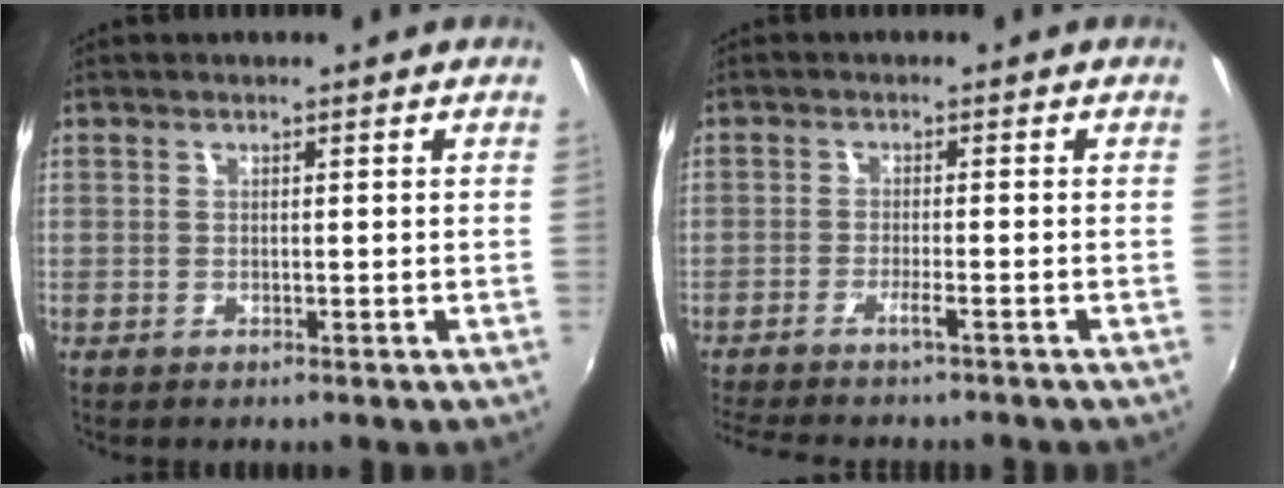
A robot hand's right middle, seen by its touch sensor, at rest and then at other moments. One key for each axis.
{"total": 5.9, "fx": -5.2, "fy": -0.1, "fz": 2.9, "tx": -0.069, "ty": -0.008, "tz": -0.088}